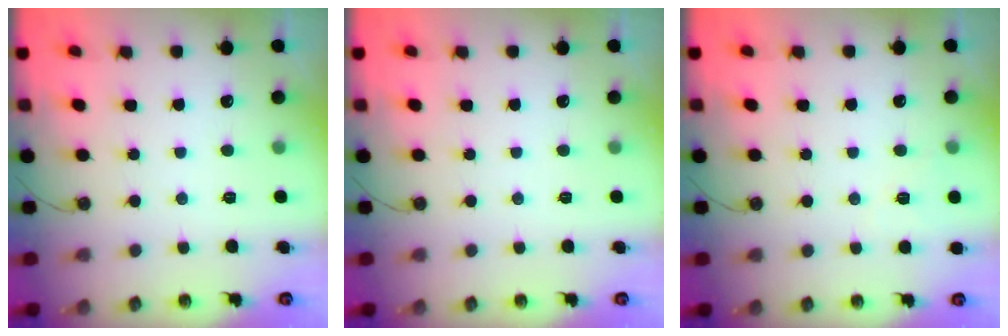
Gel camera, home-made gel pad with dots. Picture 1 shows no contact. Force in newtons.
{"total": 0.0}
{"total": 4.0, "press": 3.7, "slide": 1.6}